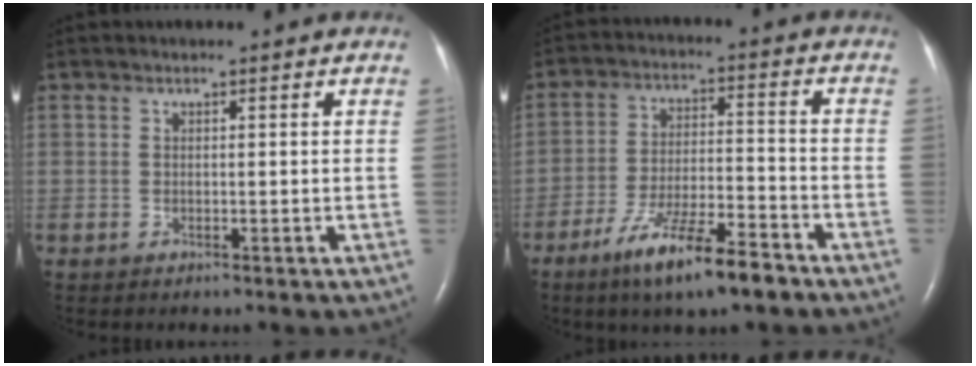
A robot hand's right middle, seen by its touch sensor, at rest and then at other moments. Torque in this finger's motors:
{"motor_torque": [1.11, -1.02, 0.24, 0.12]}